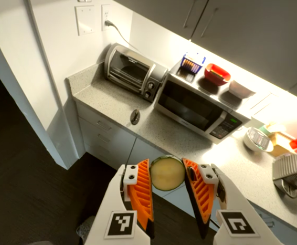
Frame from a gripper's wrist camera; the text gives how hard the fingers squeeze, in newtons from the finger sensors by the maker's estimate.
{"total": 10.5, "left": 10.8, "right": 10.3}